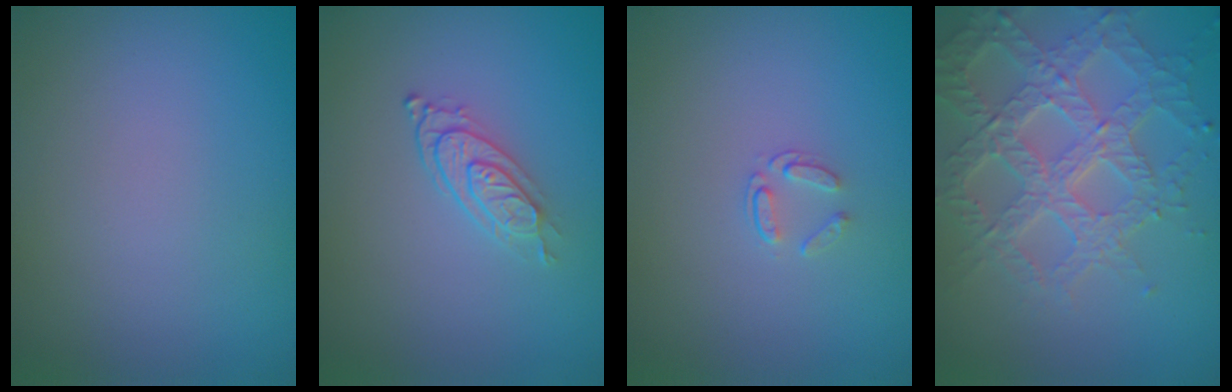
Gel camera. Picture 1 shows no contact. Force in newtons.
{"total": 2.5, "press": 2.0, "slide": 1.5}
{"total": 1.1, "press": 0.7, "slide": 0.9}
{"total": 7.1, "press": 5.3, "slide": 4.7}